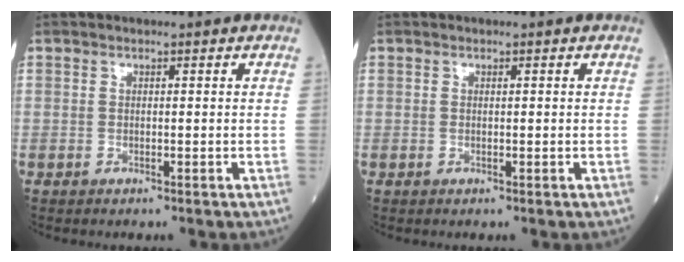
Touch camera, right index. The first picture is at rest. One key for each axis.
{"total": 0.0}